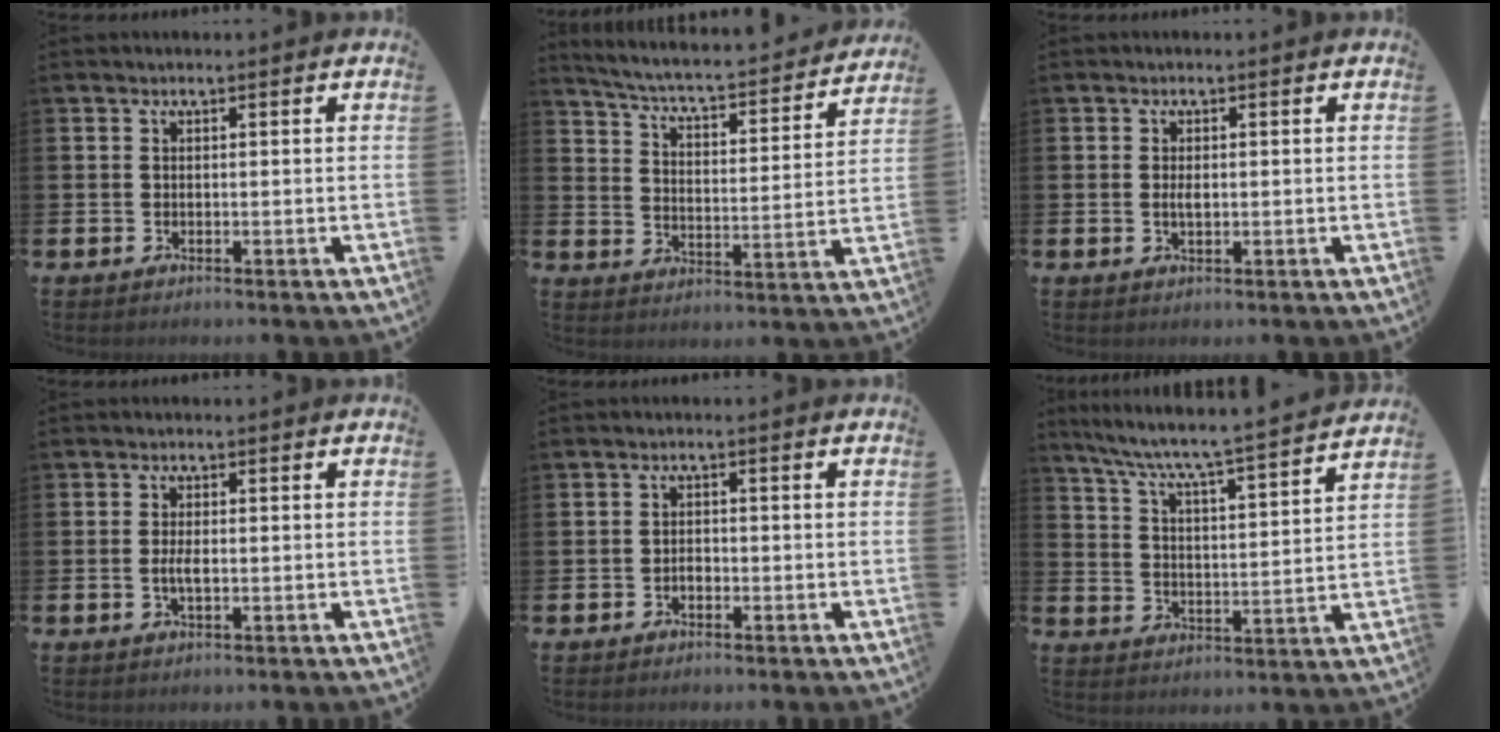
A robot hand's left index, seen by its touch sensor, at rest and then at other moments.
{"total": 5.2, "force": [4.9, 0.5, 1.8], "torque": [-0.060, -0.044, 0.074]}
{"total": 1.5, "force": [0.1, 0.7, 1.3], "torque": [-0.025, 0.003, 0.000]}
{"total": 2.1, "force": [-0.2, 0.8, 2.0], "torque": [-0.036, 0.000, -0.005]}
{"total": 1.3, "force": [-0.6, 0.9, 0.8], "torque": [-0.015, 0.002, -0.013]}
{"total": 6.8, "force": [6.4, -0.3, 2.4], "torque": [-0.075, -0.056, 0.104]}